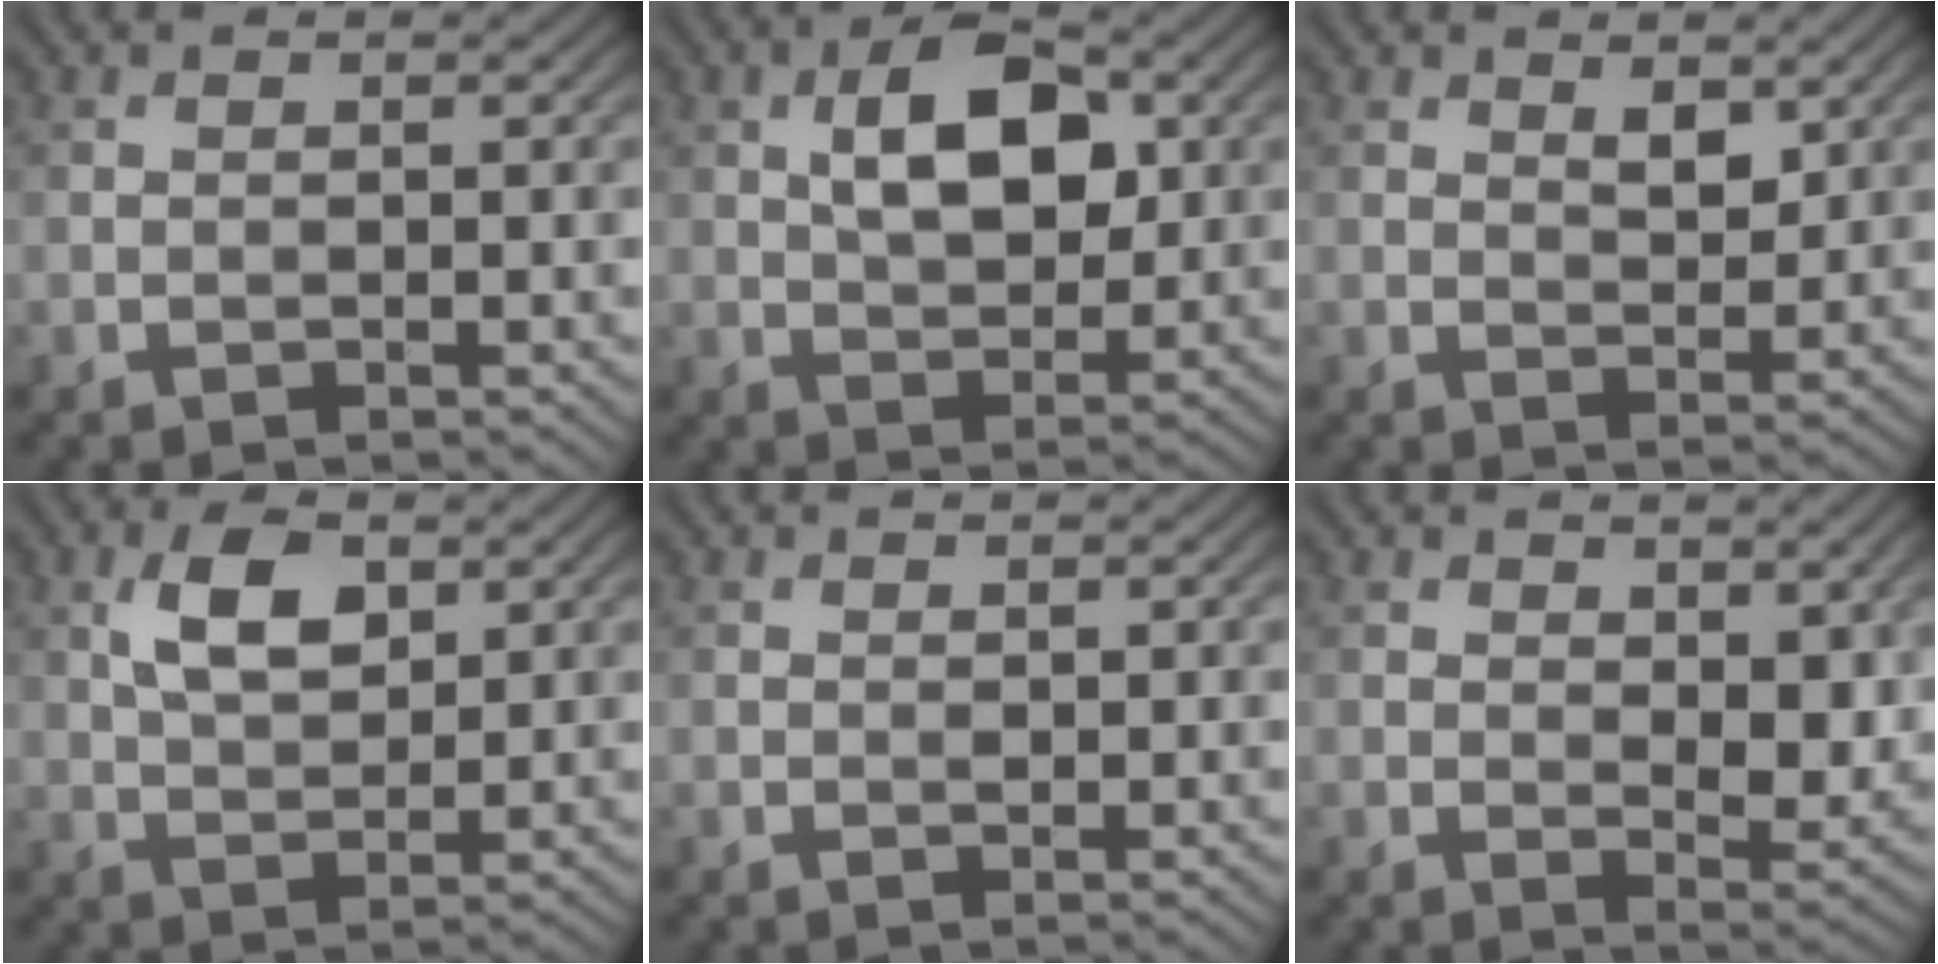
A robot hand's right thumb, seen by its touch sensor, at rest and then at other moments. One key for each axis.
{"total": 8.0, "fx": 2.0, "fy": 4.5, "fz": 6.3, "tx": -0.106, "ty": 0.007, "tz": 0.030}
{"total": 3.0, "fx": 1.7, "fy": 1.5, "fz": 2.0, "tx": -0.035, "ty": -0.008, "tz": 0.032}
{"total": 6.0, "fx": 2.3, "fy": 3.3, "fz": 4.5, "tx": -0.093, "ty": 0.002, "tz": 0.042}
{"total": 0.7, "fx": 0.3, "fy": 0.4, "fz": 0.5, "tx": -0.009, "ty": -0.002, "tz": 0.005}
{"total": 6.4, "fx": 1.8, "fy": 3.6, "fz": 5.0, "tx": -0.080, "ty": -0.010, "tz": 0.032}